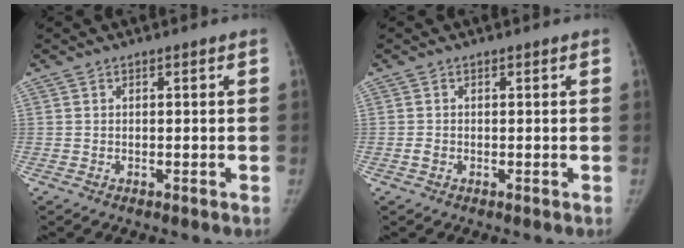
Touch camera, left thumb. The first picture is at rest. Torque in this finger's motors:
{"motor_torque": [0.27, 0.38, 0.24, -0.07, 0.02]}